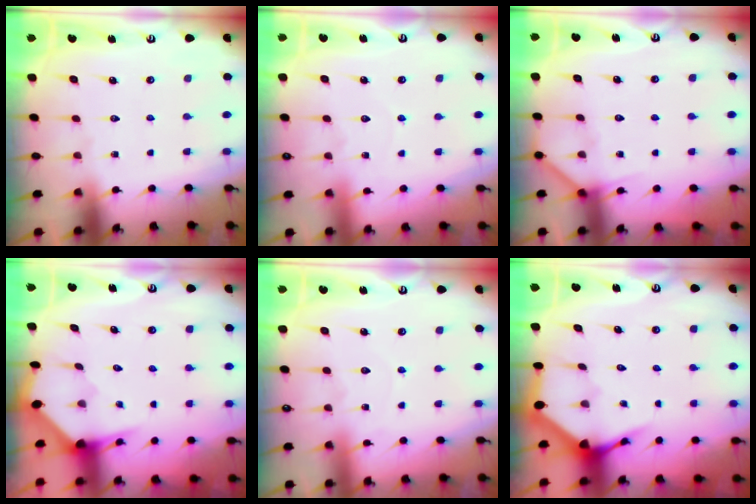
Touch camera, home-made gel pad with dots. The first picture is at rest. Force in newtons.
{"total": 3.1, "press": 3.1, "slide": 0.3}
{"total": 4.5, "press": 4.5, "slide": 0.4}
{"total": 3.3, "press": 3.3, "slide": 0.3}
{"total": 2.6, "press": 2.6, "slide": 0.3}
{"total": 3.8, "press": 3.8, "slide": 0.4}